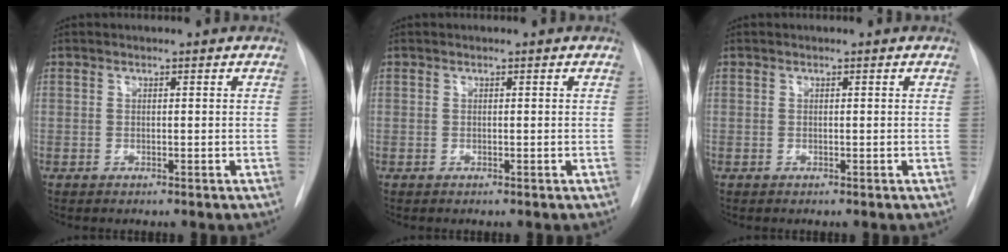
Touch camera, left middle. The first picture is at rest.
{"total": 0.0}
{"total": 0.0}